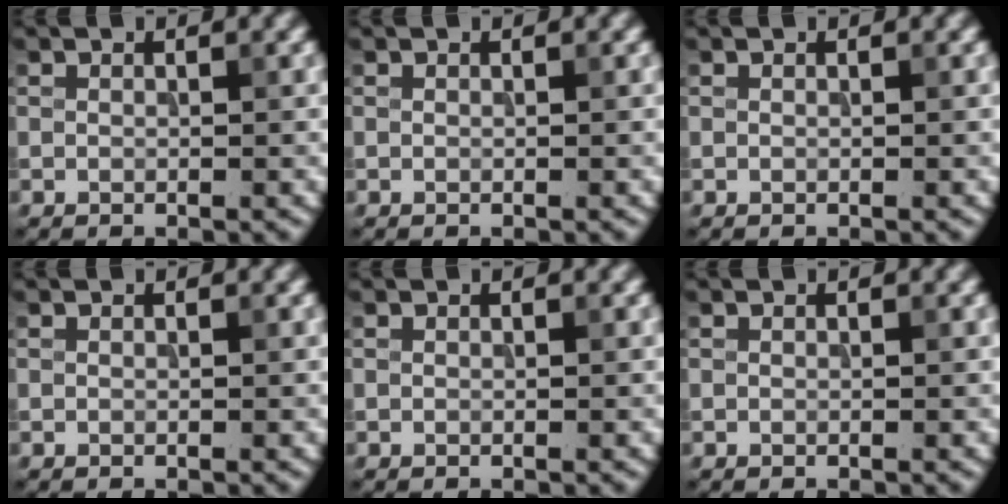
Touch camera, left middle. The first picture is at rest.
{"total": 0.0}
{"total": 0.0}
{"total": 0.0}
{"total": 0.0}
{"total": 0.0}